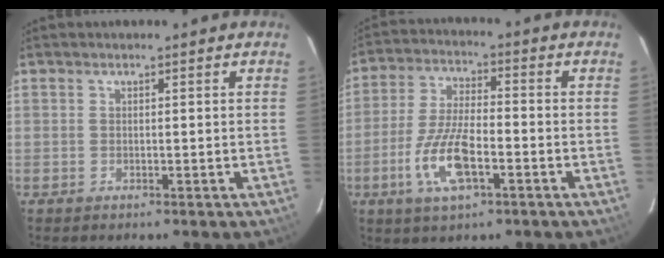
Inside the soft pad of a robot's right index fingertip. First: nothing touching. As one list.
[{"total": 10.8, "force": [-4.4, 3.7, 9.2], "torque": [-0.195, -0.006, -0.083]}]